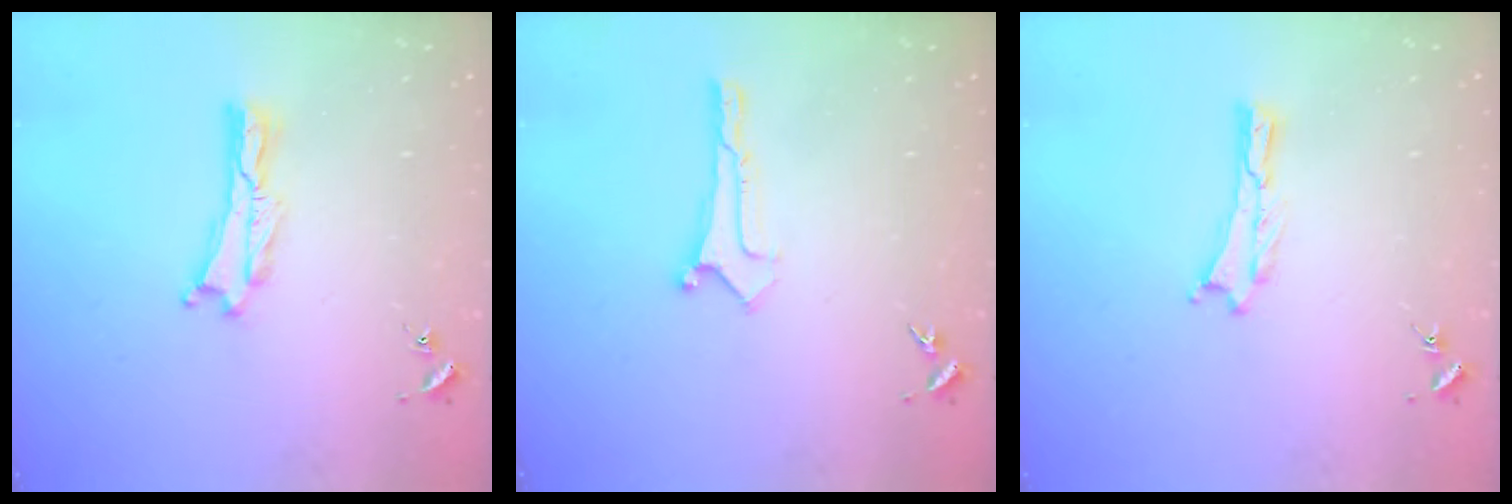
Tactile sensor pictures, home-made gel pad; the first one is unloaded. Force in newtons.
{"total": 0.0}
{"total": 0.0}